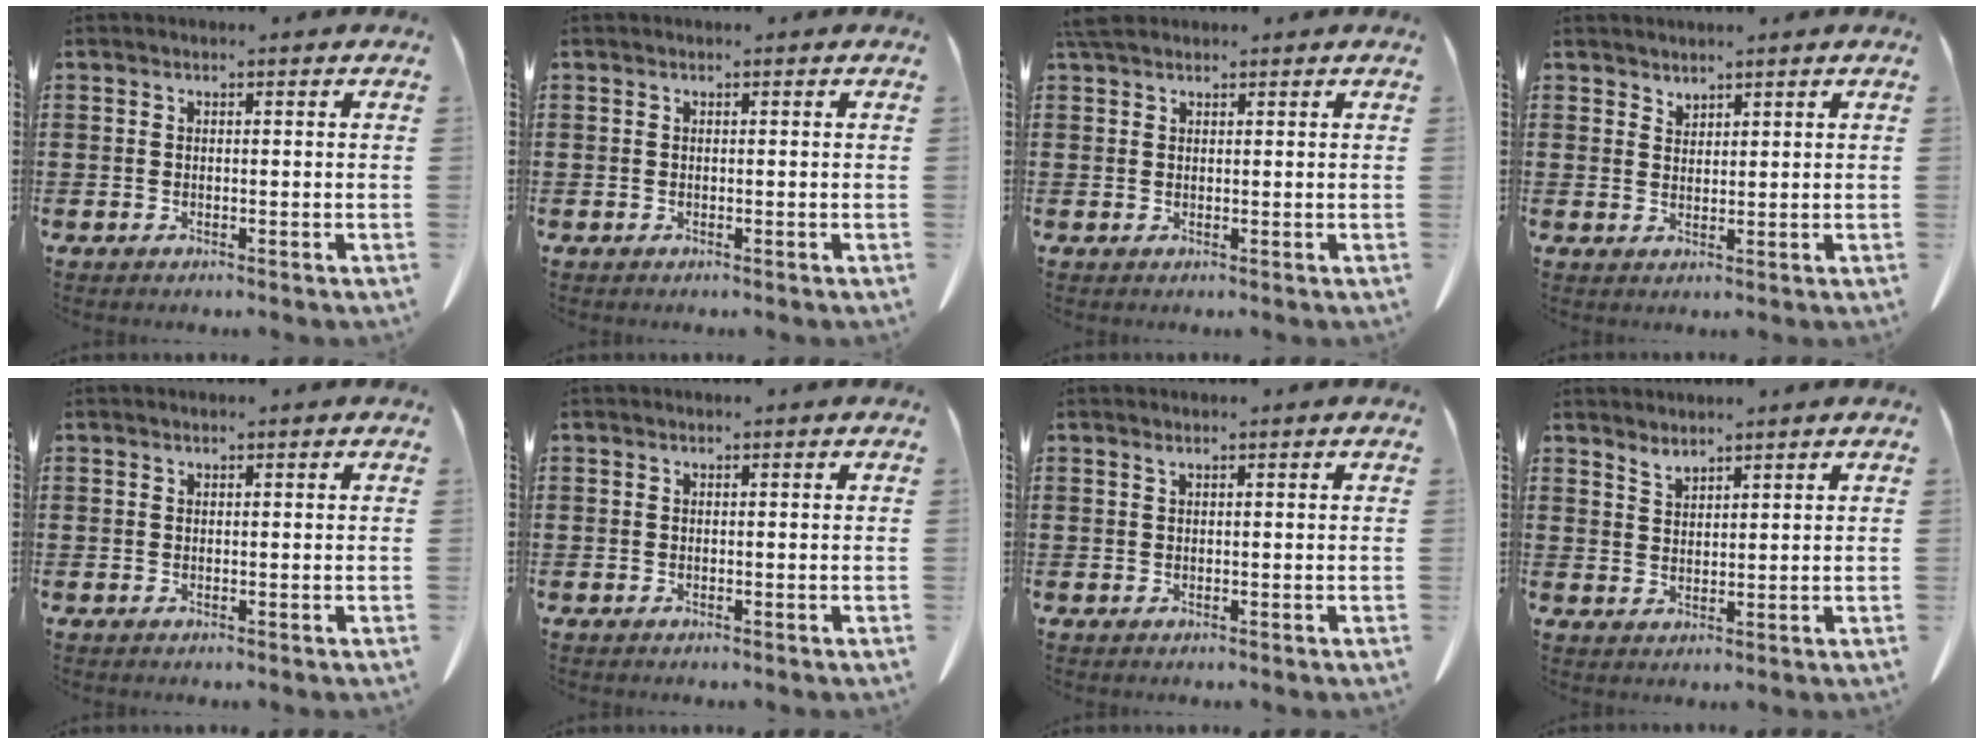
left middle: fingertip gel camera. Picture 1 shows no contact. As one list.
[{"total": 0.0}, {"total": 2.6, "force": [2.1, 1.0, 1.2], "torque": [-0.031, 0.005, 0.042]}, {"total": 1.8, "force": [1.7, 0.3, -0.1], "torque": [-0.003, -0.002, 0.036]}, {"total": 0.0}, {"total": 0.0}, {"total": 0.6, "force": [0.5, -0.1, 0.4], "torque": [-0.010, -0.003, 0.010]}, {"total": 2.1, "force": [2.1, 0.1, 0.2], "torque": [-0.009, -0.004, 0.040]}]